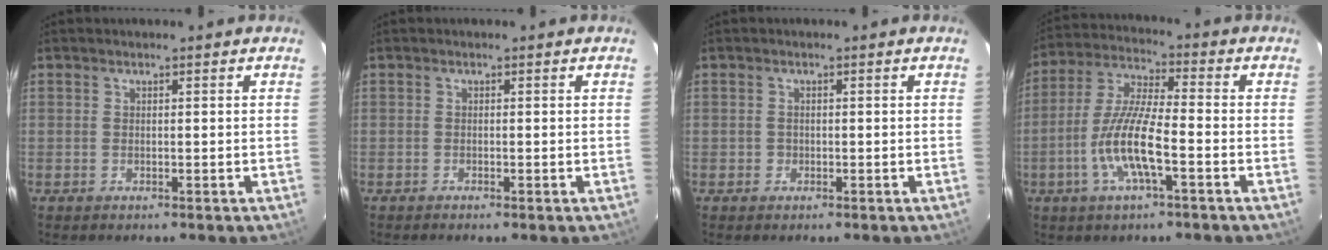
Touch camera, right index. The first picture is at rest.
{"total": 0.0}
{"total": 1.1, "force": [-0.4, 1.0, 0.1], "torque": [0.001, 0.001, -0.003]}
{"total": 11.5, "force": [-4.1, 2.2, 10.5], "torque": [-0.224, -0.004, -0.080]}